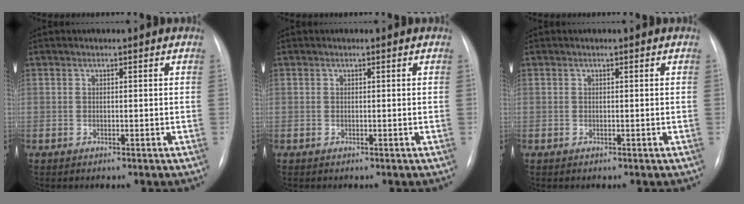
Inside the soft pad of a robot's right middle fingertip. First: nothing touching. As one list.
[{"total": 0.0}, {"total": 0.0}]